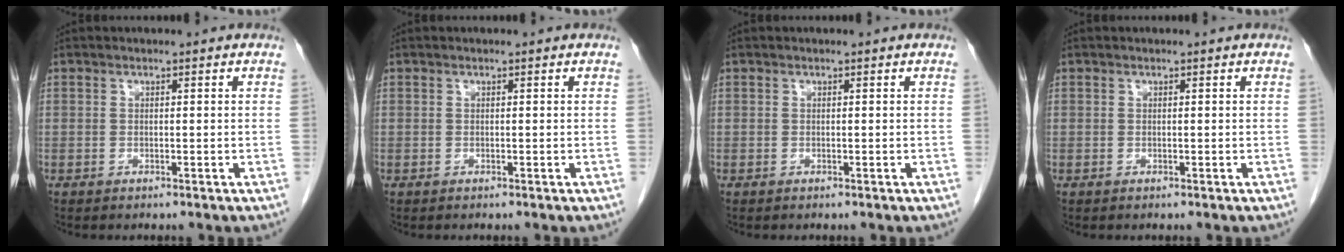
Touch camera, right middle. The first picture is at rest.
{"total": 0.0}
{"total": 0.0}
{"total": 0.0}